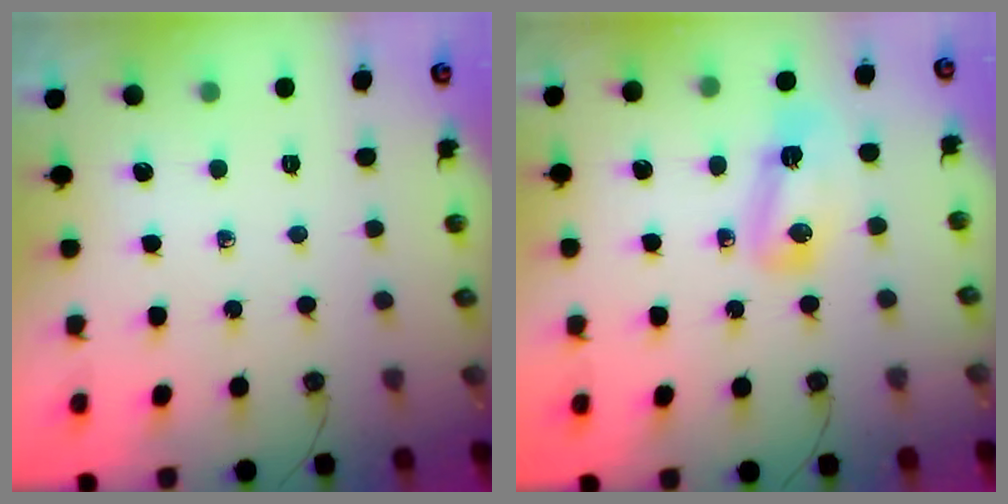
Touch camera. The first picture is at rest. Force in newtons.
{"total": 6.9, "press": 6.9, "slide": 0.8}